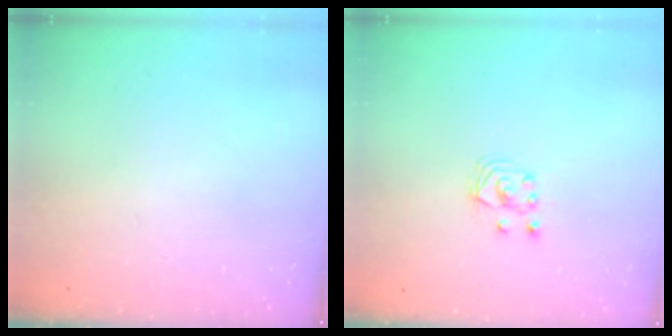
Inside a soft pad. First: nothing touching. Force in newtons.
{"total": 3.5, "press": 3.5, "slide": 0.4}